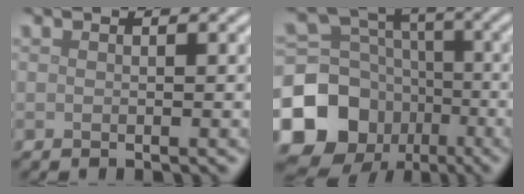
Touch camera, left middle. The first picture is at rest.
{"total": 13.7, "force": [-5.9, 11.5, 4.8], "torque": [-0.123, -0.016, -0.122]}